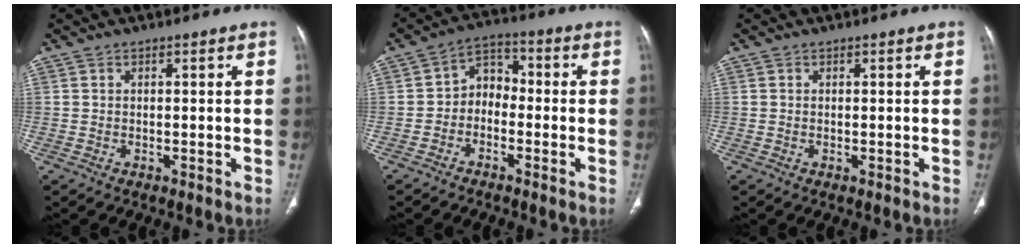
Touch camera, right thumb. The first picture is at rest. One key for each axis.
{"total": 5.9, "fx": -1.7, "fy": 4.6, "fz": 3.3, "tx": -0.030, "ty": 0.033, "tz": -0.047}
{"total": 0.0}